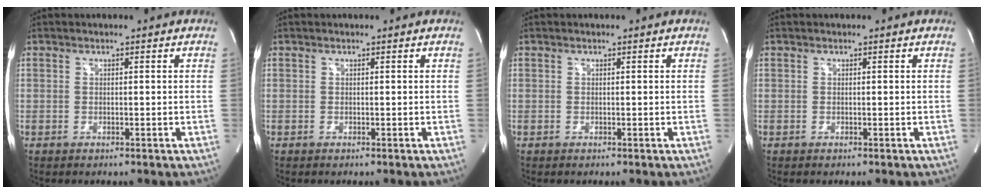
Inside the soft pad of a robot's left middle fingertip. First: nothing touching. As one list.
[{"total": 0.0}, {"total": 0.0}, {"total": 0.0}]